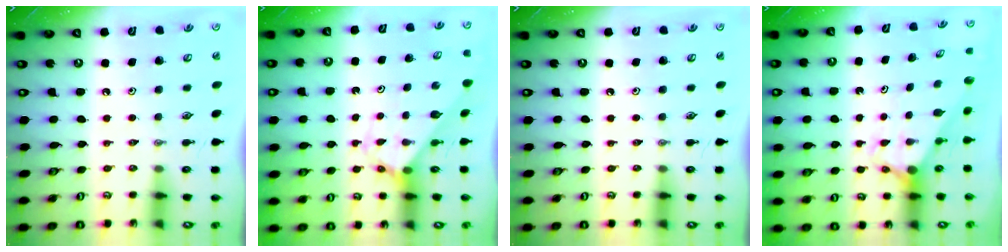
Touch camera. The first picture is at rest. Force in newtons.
{"total": 2.8, "press": 2.8, "slide": 0.1}
{"total": 0.0}
{"total": 2.7, "press": 2.7, "slide": 0.0}